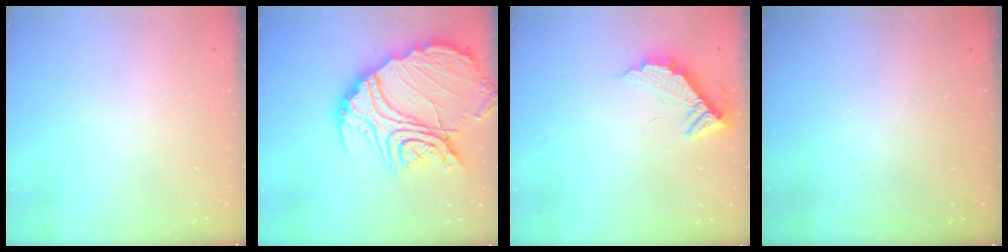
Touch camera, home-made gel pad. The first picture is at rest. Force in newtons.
{"total": 27.7, "press": 27.6, "slide": 2.4}
{"total": 11.2, "press": 11.2, "slide": 0.7}
{"total": 3.0, "press": 3.0, "slide": 0.1}